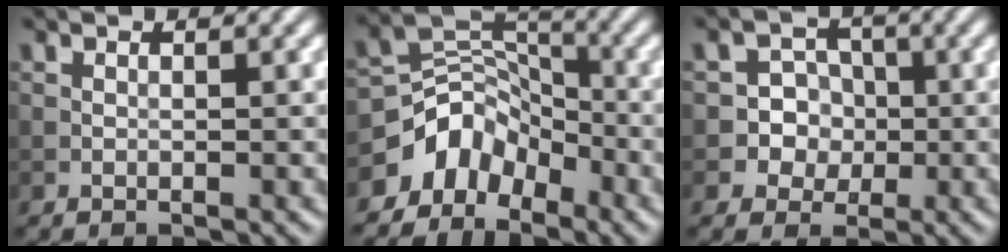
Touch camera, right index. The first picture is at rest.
{"total": 5.2, "force": [-3.6, 3.4, 1.7], "torque": [-0.012, 0.007, -0.075]}
{"total": 4.1, "force": [-0.8, 3.9, 0.9], "torque": [0.006, 0.019, -0.031]}